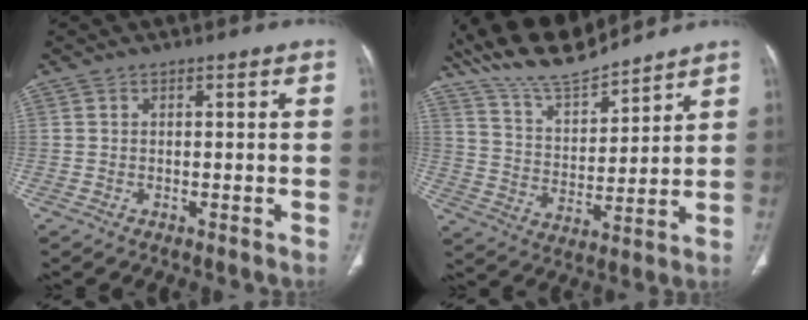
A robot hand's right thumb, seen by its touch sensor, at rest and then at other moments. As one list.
[{"total": 14.5, "force": [13.1, 3.0, 5.3], "torque": [-0.081, -0.061, 0.250]}]